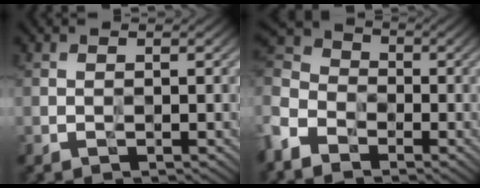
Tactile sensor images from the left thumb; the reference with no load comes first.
{"total": 9.5, "force": [-5.5, 6.3, 4.6], "torque": [-0.156, -0.032, -0.118]}